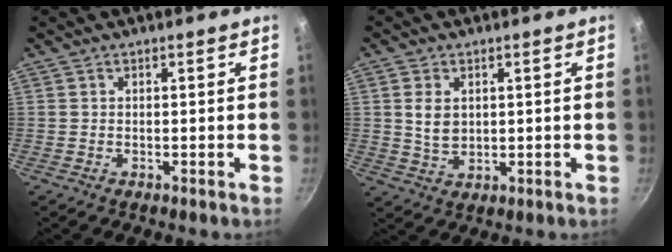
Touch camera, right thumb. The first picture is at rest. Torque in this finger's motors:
{"motor_torque": [-0.38, 0.60, 0.47, 0.44, 0.02]}